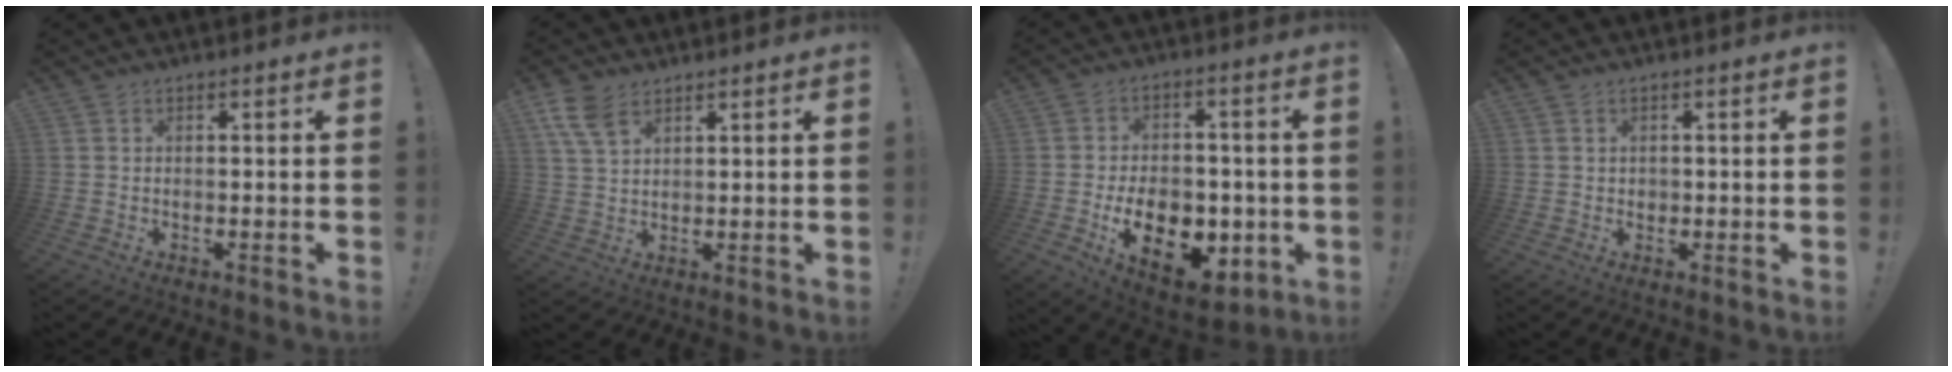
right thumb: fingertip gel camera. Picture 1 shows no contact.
{"total": 7.4, "force": [4.4, 4.0, 4.3], "torque": [-0.081, -0.011, 0.088]}
{"total": 16.8, "force": [-4.9, 11.3, 11.4], "torque": [-0.163, 0.031, -0.066]}
{"total": 1.2, "force": [0.3, 1.1, 0.2], "torque": [0.005, 0.000, 0.002]}